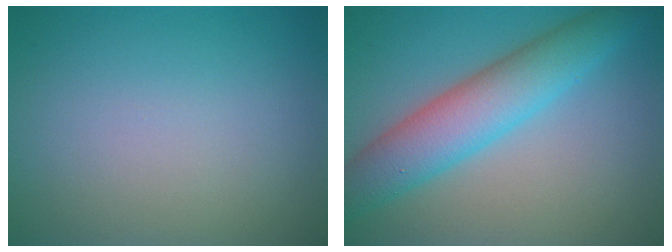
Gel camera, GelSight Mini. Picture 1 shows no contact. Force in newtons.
{"total": 6.4, "press": 6.4, "slide": 0.2}